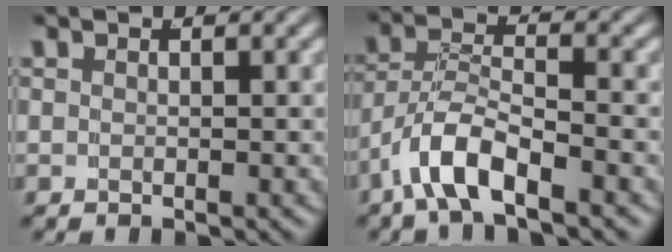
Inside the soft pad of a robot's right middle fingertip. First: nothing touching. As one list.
[{"total": 4.5, "force": [-2.5, 1.9, 3.2], "torque": [-0.074, -0.016, -0.037]}]